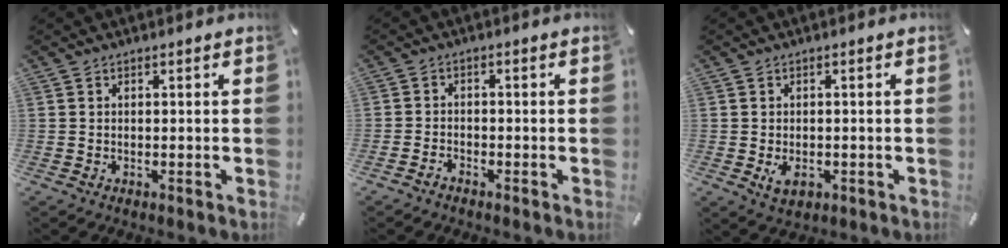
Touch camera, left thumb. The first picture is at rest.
{"total": 1.6, "force": [-1.5, 0.5, 0.3], "torque": [-0.009, 0.005, -0.031]}
{"total": 3.4, "force": [-0.9, 2.4, 2.2], "torque": [-0.044, -0.006, -0.017]}